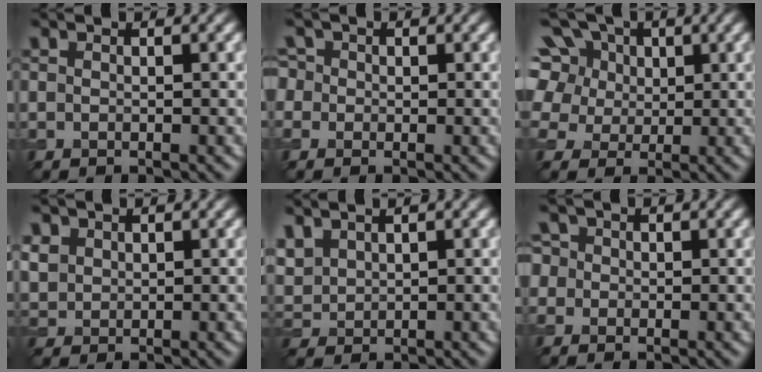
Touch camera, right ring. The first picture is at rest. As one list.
[{"total": 3.1, "force": [0.8, 2.7, 1.3], "torque": [-0.022, 0.027, -0.016]}, {"total": 13.2, "force": [6.1, 9.7, 6.6], "torque": [-0.145, 0.045, 0.087]}, {"total": 2.0, "force": [0.8, 1.7, 0.5], "torque": [-0.022, -0.007, 0.023]}, {"total": 2.5, "force": [1.6, 1.5, 1.1], "torque": [-0.034, 0.004, 0.040]}, {"total": 3.5, "force": [1.1, 3.0, 1.4], "torque": [-0.025, 0.027, -0.012]}]